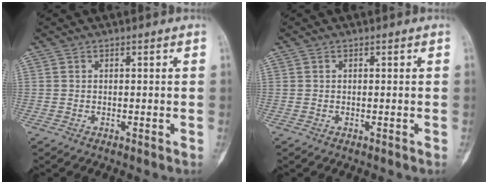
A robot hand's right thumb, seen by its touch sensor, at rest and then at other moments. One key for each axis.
{"total": 0.0}